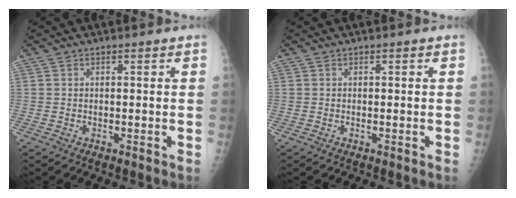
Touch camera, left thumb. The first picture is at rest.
{"total": 0.0}